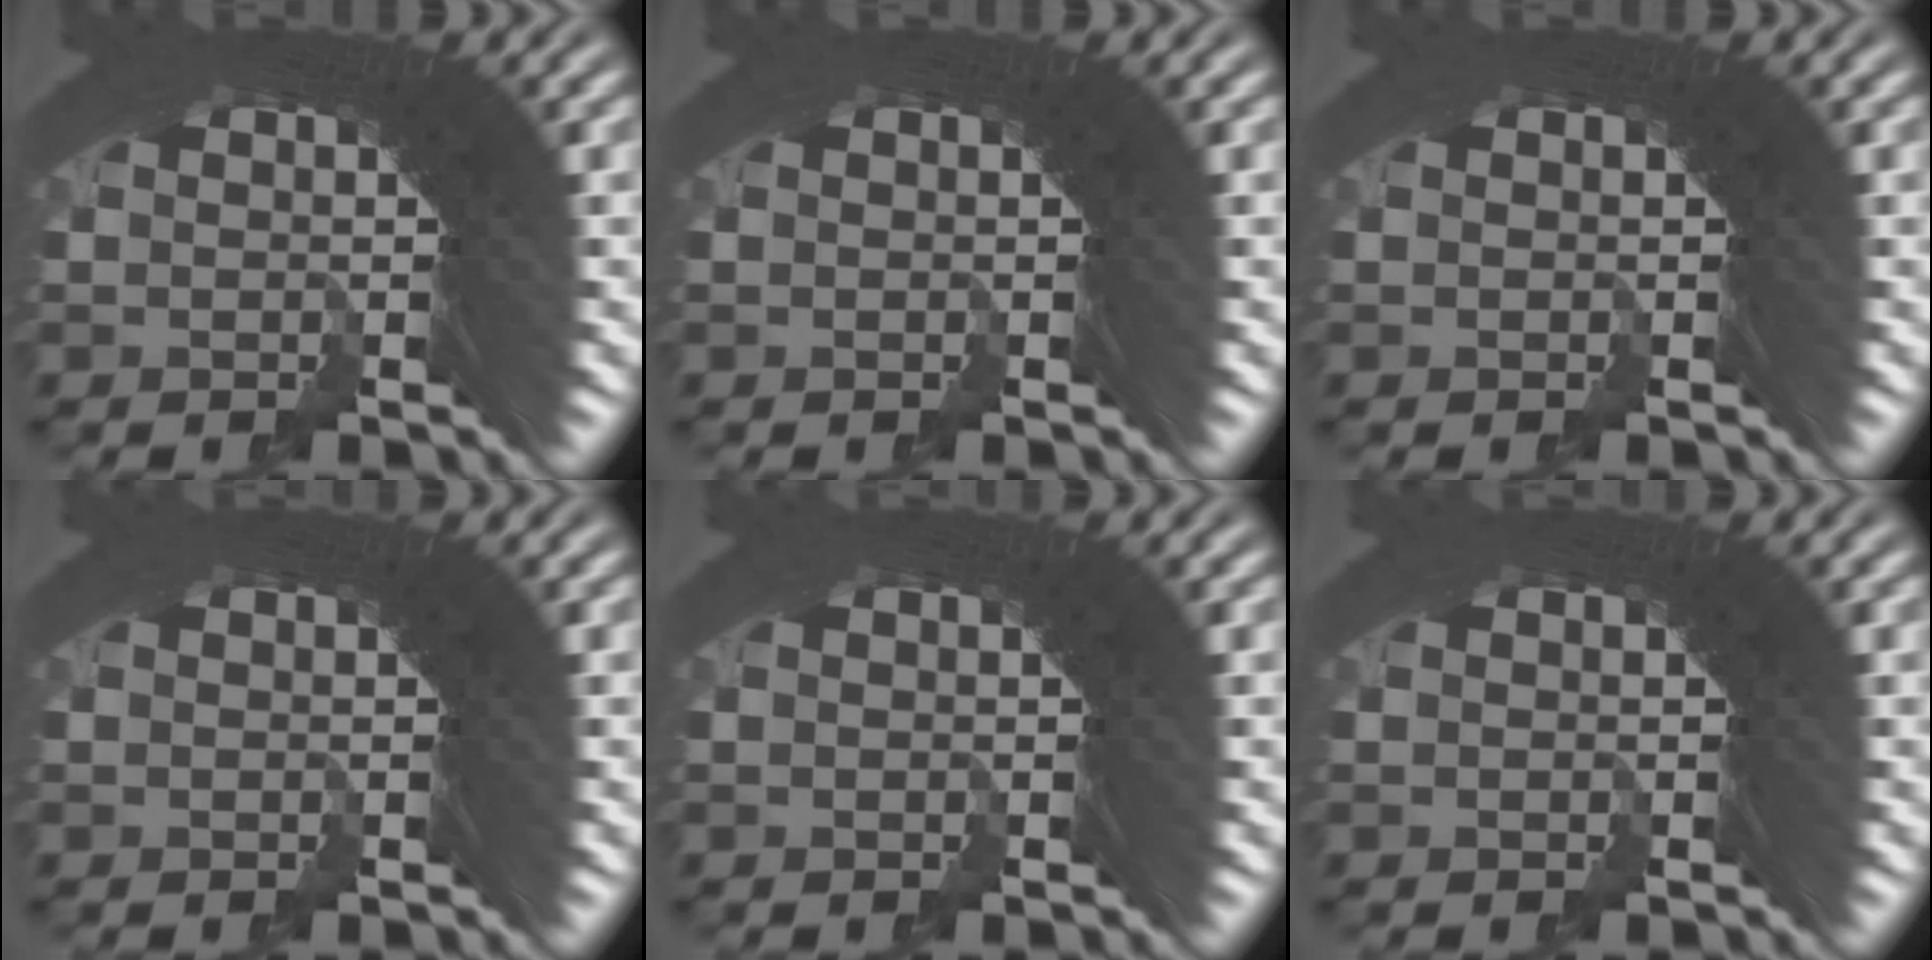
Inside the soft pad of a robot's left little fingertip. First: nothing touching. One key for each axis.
{"total": 0.0}
{"total": 0.0}
{"total": 0.0}
{"total": 0.0}
{"total": 0.0}